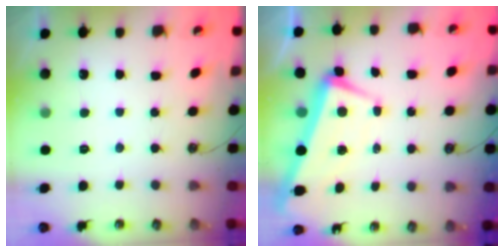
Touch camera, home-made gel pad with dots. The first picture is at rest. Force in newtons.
{"total": 0.8, "press": 0.1, "slide": 0.8}